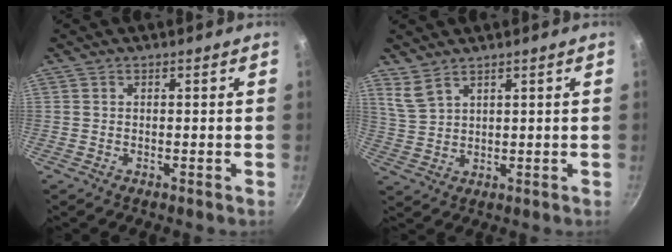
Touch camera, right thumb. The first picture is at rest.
{"total": 4.0, "force": [3.2, 1.5, 1.9], "torque": [-0.038, -0.014, 0.075]}